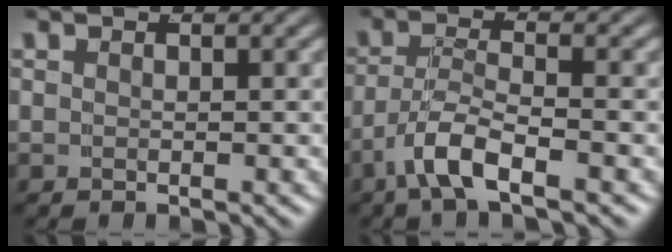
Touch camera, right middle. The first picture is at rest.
{"total": 3.7, "force": [-2.1, 0.8, 2.9], "torque": [-0.062, -0.015, -0.030]}